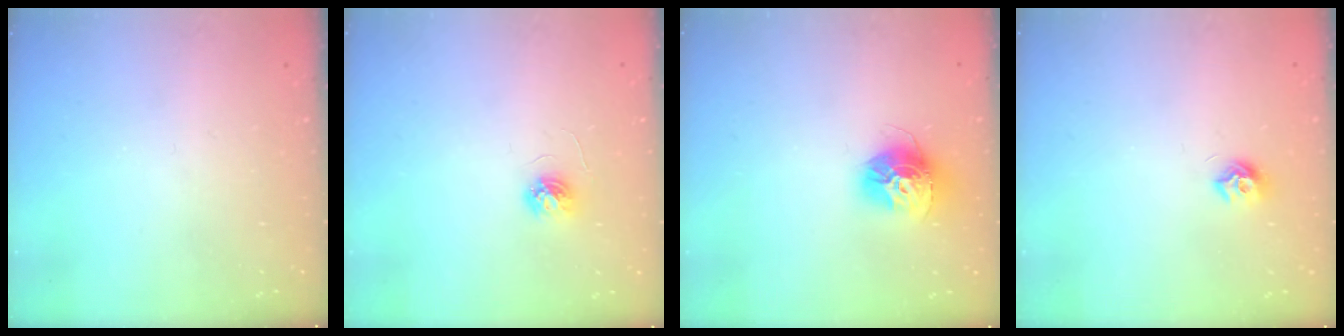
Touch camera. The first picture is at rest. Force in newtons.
{"total": 3.7, "press": 3.7, "slide": 0.3}
{"total": 13.8, "press": 13.8, "slide": 1.0}
{"total": 7.9, "press": 7.9, "slide": 0.6}